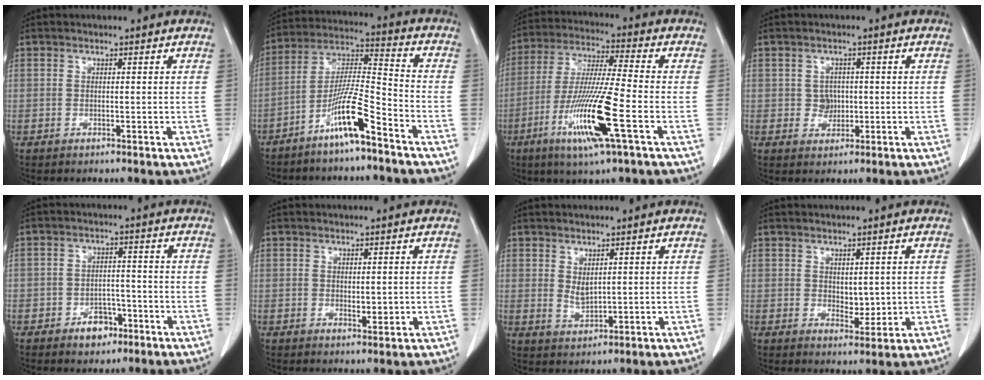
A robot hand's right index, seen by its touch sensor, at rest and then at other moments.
{"total": 10.6, "force": [-6.7, 0.5, 8.2], "torque": [-0.164, -0.003, -0.130]}
{"total": 14.6, "force": [-5.6, -0.1, 13.5], "torque": [-0.274, -0.025, -0.106]}
{"total": 2.5, "force": [0.0, 2.3, 1.0], "torque": [-0.010, 0.003, 0.003]}
{"total": 4.6, "force": [-2.7, 3.1, 2.0], "torque": [-0.025, 0.010, -0.038]}
{"total": 1.6, "force": [0.1, 0.8, 1.3], "torque": [-0.019, -0.005, 0.005]}
{"total": 2.4, "force": [0.9, 1.2, 1.9], "torque": [-0.036, -0.005, 0.026]}
{"total": 3.1, "force": [0.5, 1.8, 2.5], "torque": [-0.033, -0.009, 0.015]}